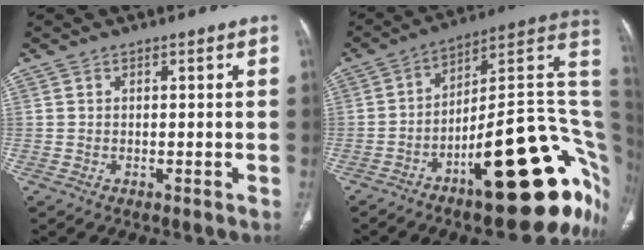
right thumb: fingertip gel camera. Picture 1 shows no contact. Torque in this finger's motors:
{"motor_torque": [3.36, 1.65, 1.22, -1.55, 0.51]}